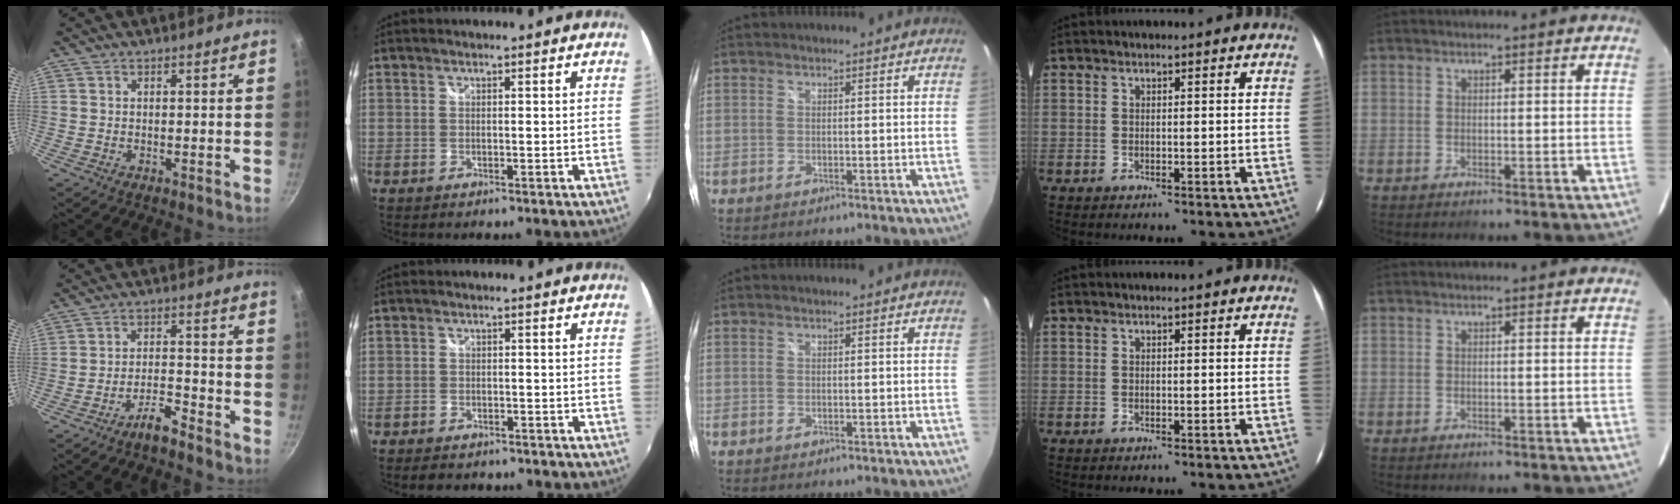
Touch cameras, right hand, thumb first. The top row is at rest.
{"thumb": {"total": 5.1, "force": [-4.2, 1.1, 2.6], "torque": [-0.051, 0.036, -0.073]}, "index": {"total": 4.3, "force": [-3.5, 2.1, 1.4], "torque": [-0.039, -0.007, -0.053]}}